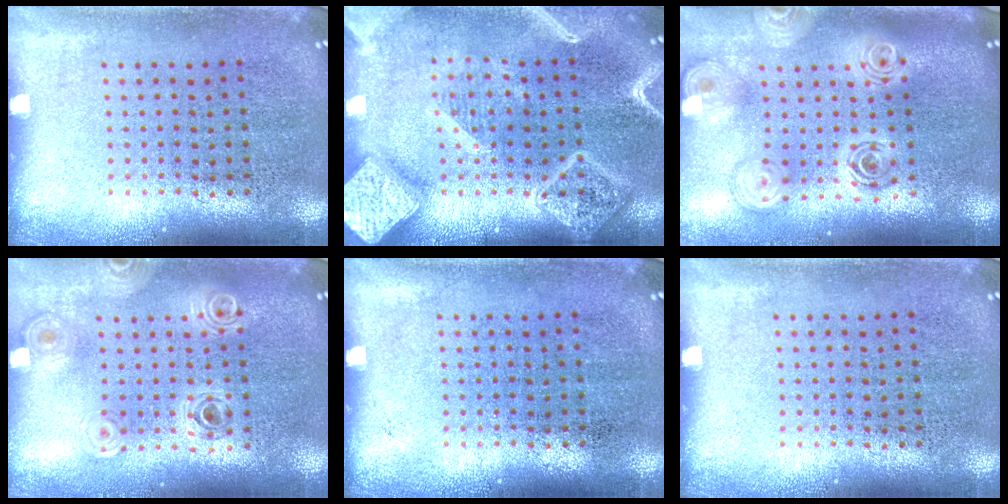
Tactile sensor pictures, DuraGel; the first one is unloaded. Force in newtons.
{"total": 4.0, "press": 4.0, "slide": 0.5}
{"total": 2.6, "press": 1.9, "slide": 1.7}
{"total": 0.8, "press": 0.8, "slide": 0.2}
{"total": 0.0}
{"total": 0.0}